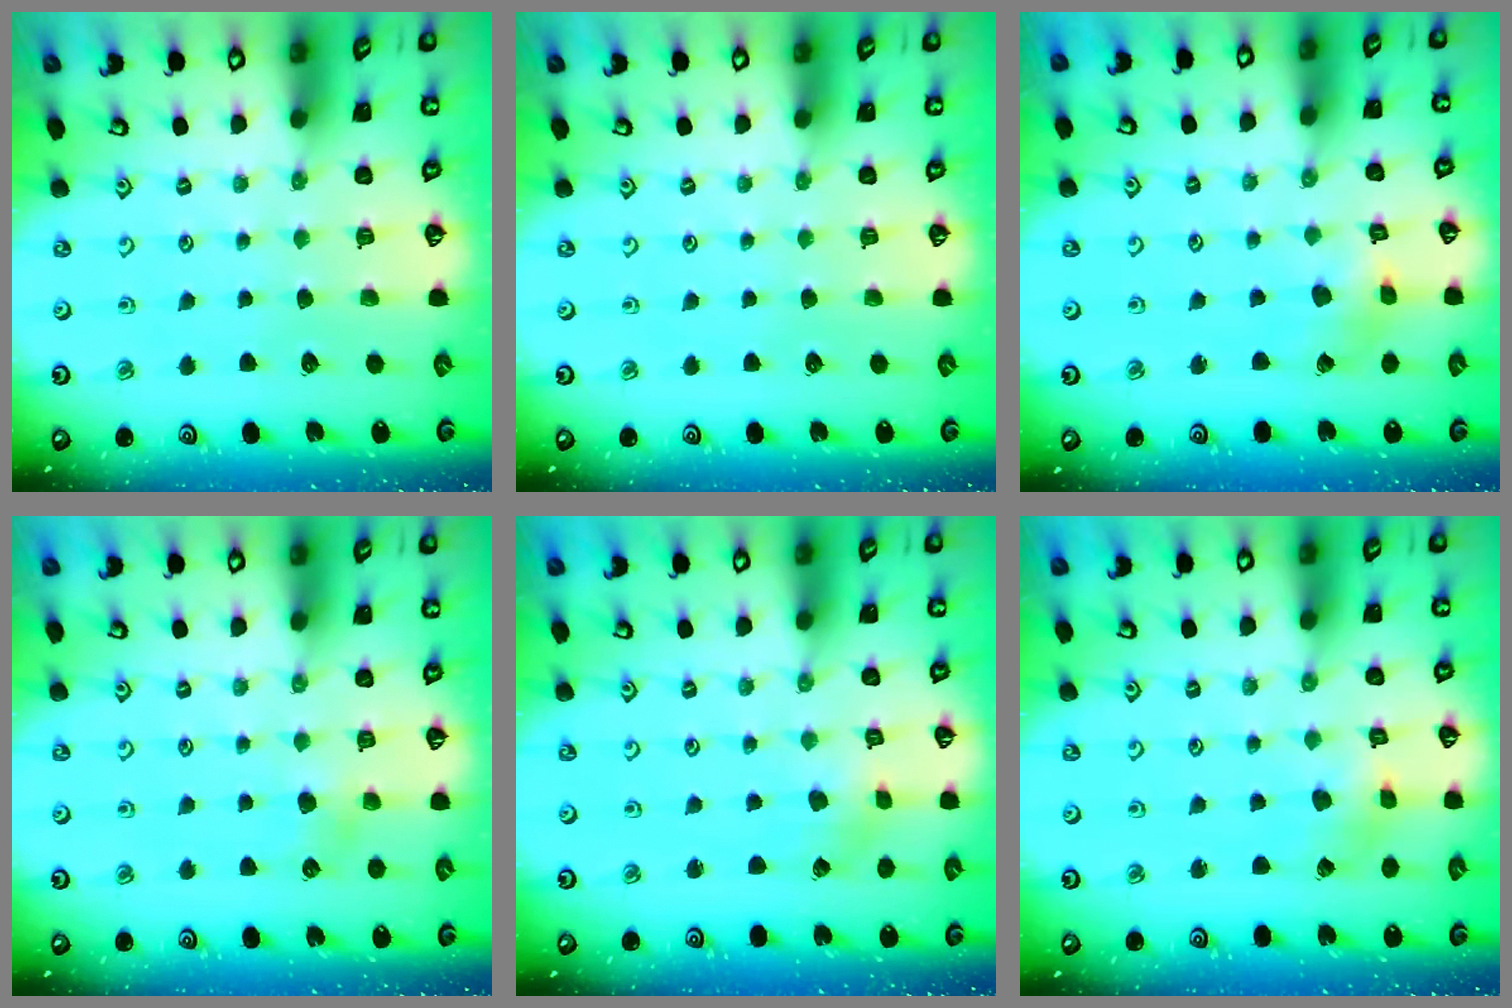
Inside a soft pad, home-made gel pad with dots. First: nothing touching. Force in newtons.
{"total": 0.0}
{"total": 3.6, "press": 3.6, "slide": 0.4}
{"total": 4.5, "press": 4.5, "slide": 0.4}
{"total": 1.4, "press": 1.4, "slide": 0.3}
{"total": 2.3, "press": 2.3, "slide": 0.5}